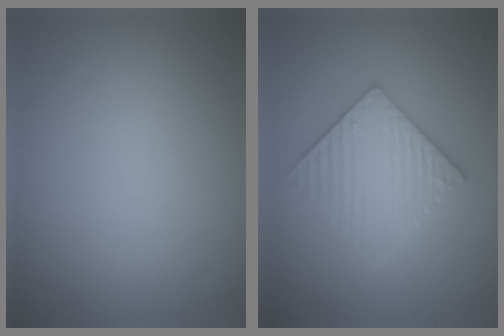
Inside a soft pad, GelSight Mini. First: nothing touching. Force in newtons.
{"total": 5.2, "press": 5.1, "slide": 1.0}